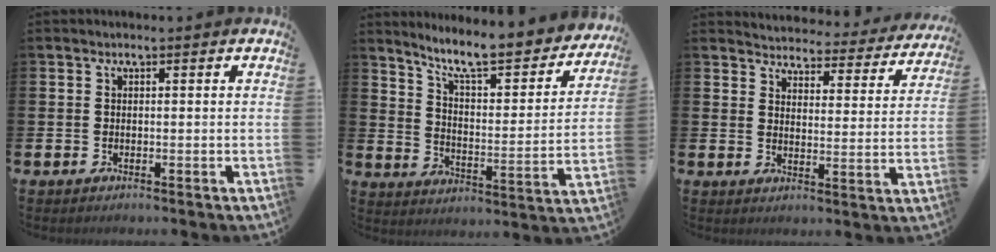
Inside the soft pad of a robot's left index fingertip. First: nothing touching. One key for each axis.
{"total": 9.3, "fx": 8.5, "fy": 1.4, "fz": 3.6, "tx": -0.086, "ty": -0.068, "tz": 0.139}
{"total": 3.8, "fx": 3.7, "fy": 0.6, "fz": 0.2, "tx": -0.019, "ty": -0.037, "tz": 0.058}